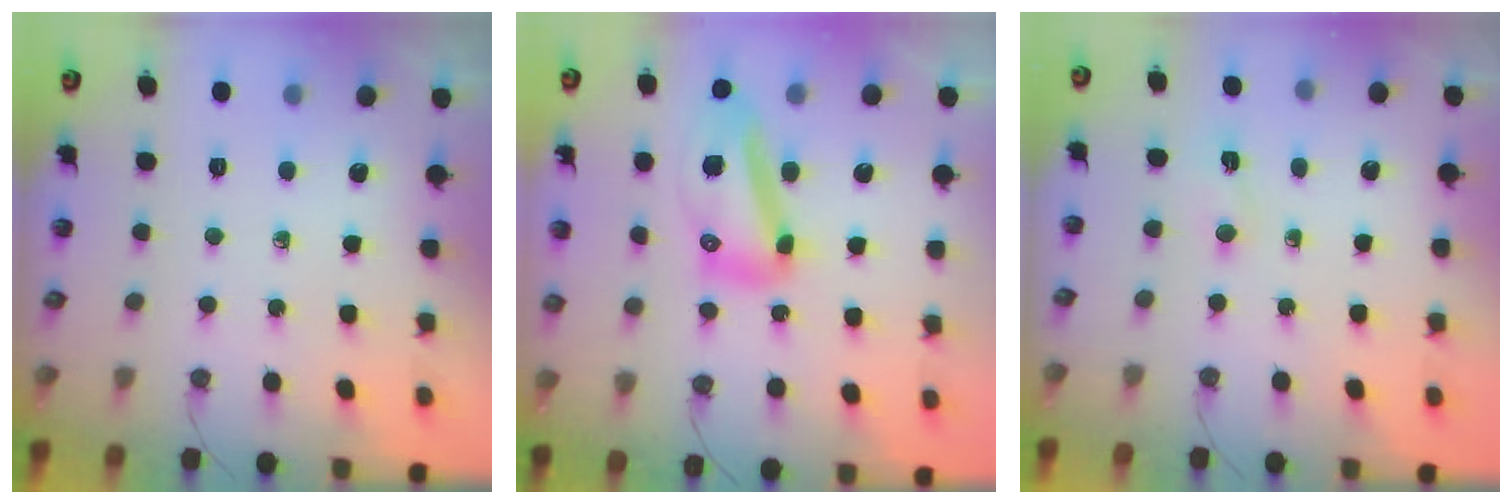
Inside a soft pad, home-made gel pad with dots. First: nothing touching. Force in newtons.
{"total": 14.7, "press": 14.6, "slide": 1.8}
{"total": 2.3, "press": 2.2, "slide": 0.7}